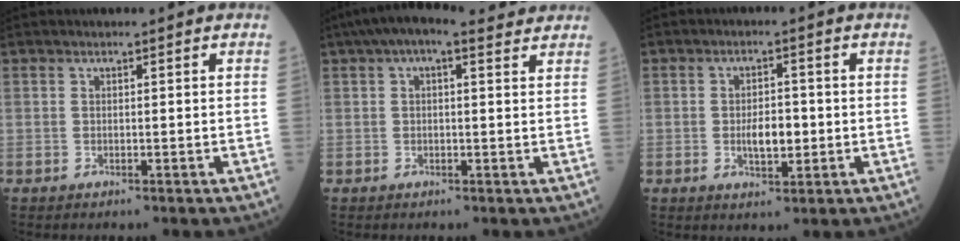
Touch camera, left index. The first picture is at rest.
{"total": 7.9, "force": [5.7, 2.4, 4.9], "torque": [-0.088, 0.048, 0.081]}
{"total": 4.3, "force": [-0.6, 1.9, 3.8], "torque": [-0.066, 0.000, -0.009]}